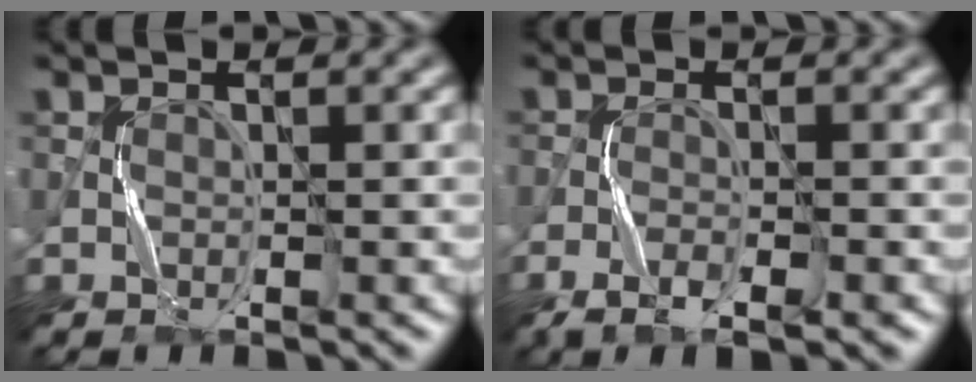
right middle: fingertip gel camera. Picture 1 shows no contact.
{"total": 3.9, "force": [-2.5, 0.9, 2.8], "torque": [-0.053, -0.004, -0.046]}